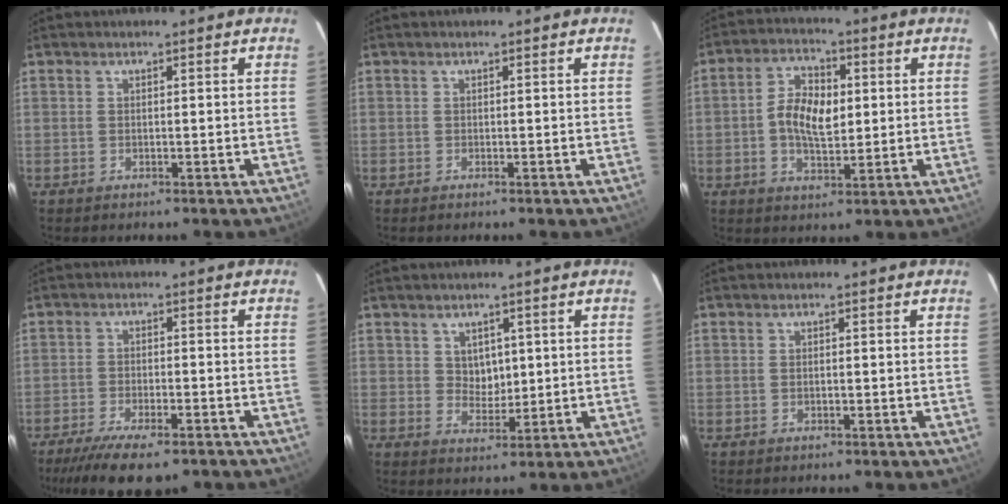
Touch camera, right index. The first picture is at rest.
{"total": 0.0}
{"total": 8.2, "force": [0.3, 4.6, 6.8], "torque": [-0.130, 0.015, 0.004]}
{"total": 12.6, "force": [-9.6, 3.6, 7.4], "torque": [-0.162, -0.037, -0.157]}
{"total": 4.0, "force": [1.2, 3.3, 1.8], "torque": [-0.024, 0.004, 0.027]}
{"total": 0.6, "force": [-0.1, 0.3, 0.4], "torque": [-0.007, 0.000, -0.002]}